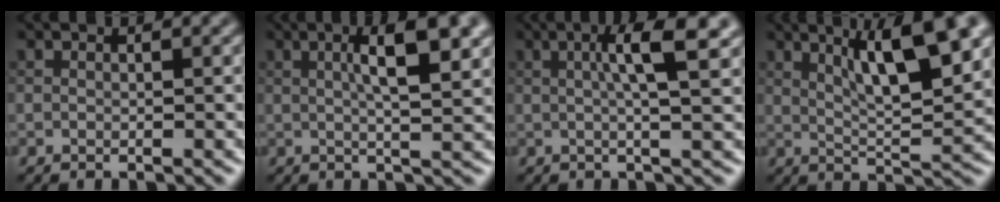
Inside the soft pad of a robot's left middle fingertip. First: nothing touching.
{"total": 6.6, "force": [1.8, 1.8, 6.1], "torque": [-0.075, 0.014, 0.023]}
{"total": 5.2, "force": [1.3, 0.9, 5.0], "torque": [-0.075, 0.008, 0.018]}
{"total": 9.1, "force": [3.9, 2.3, 7.8], "torque": [-0.113, 0.011, 0.061]}